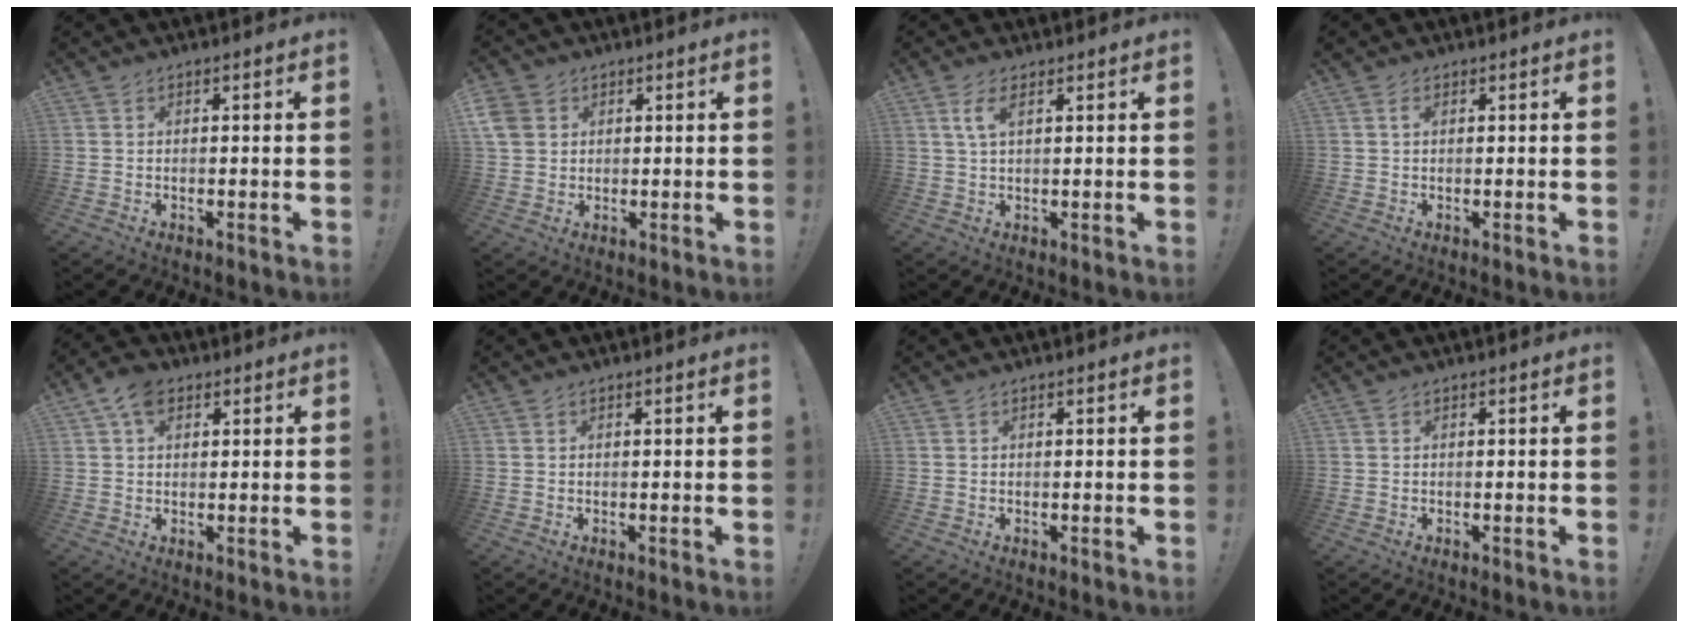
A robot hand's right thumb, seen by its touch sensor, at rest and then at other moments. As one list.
[{"total": 7.0, "force": [2.5, 6.1, 2.5], "torque": [-0.050, -0.011, 0.050]}, {"total": 4.4, "force": [2.1, 1.7, 3.4], "torque": [-0.062, -0.002, 0.036]}, {"total": 1.4, "force": [0.7, 0.7, 1.0], "torque": [-0.014, 0.000, 0.010]}, {"total": 6.3, "force": [2.8, 4.0, 4.0], "torque": [-0.066, 0.000, 0.053]}, {"total": 0.0}, {"total": 0.0}, {"total": 0.0}]